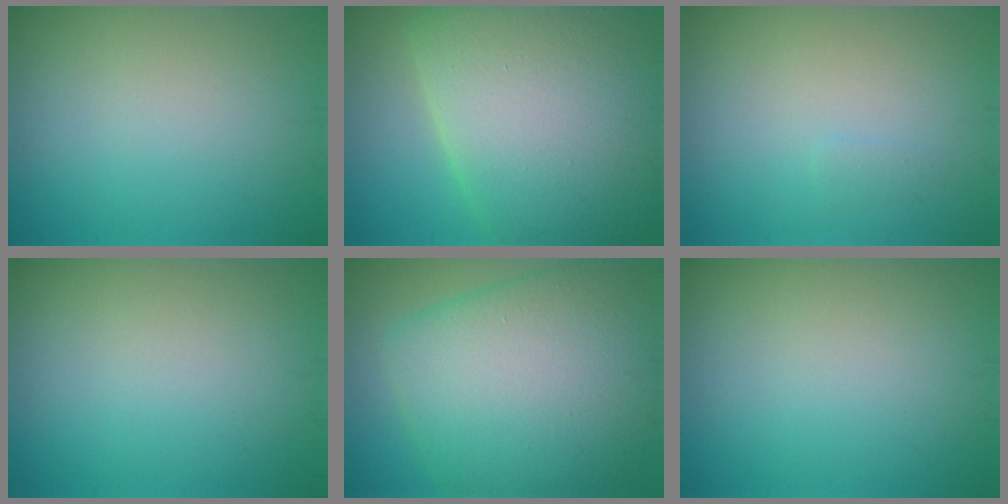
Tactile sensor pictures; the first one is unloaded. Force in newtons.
{"total": 14.0, "press": 14.0, "slide": 0.4}
{"total": 0.6, "press": 0.5, "slide": 0.1}
{"total": 0.0}
{"total": 11.6, "press": 11.6, "slide": 0.3}
{"total": 0.0}